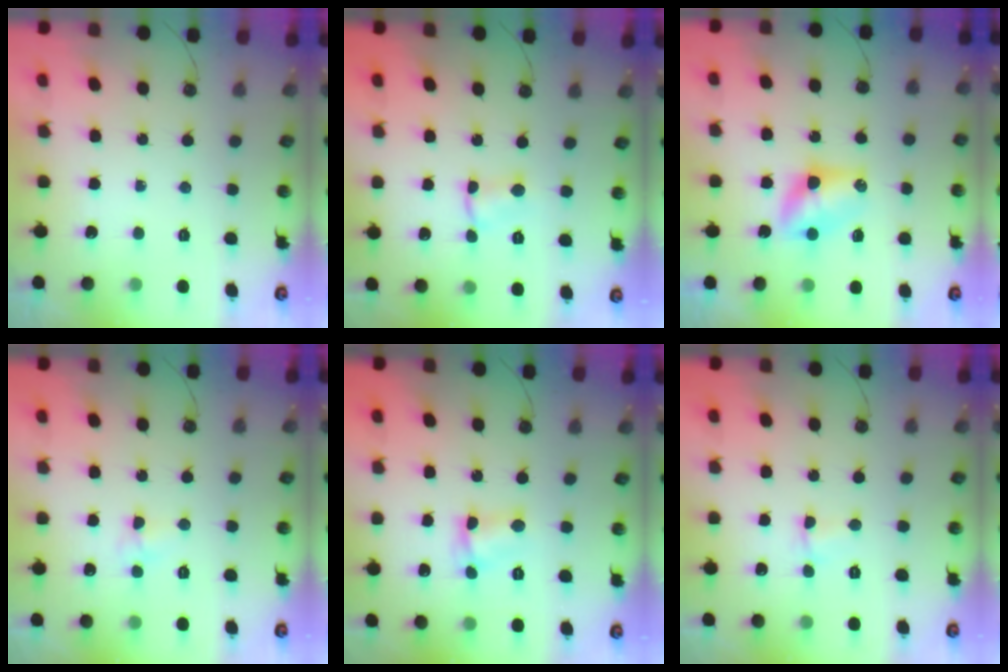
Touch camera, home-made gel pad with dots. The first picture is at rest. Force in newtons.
{"total": 2.9, "press": 2.7, "slide": 1.0}
{"total": 6.9, "press": 6.9, "slide": 0.6}
{"total": 4.7, "press": 4.7, "slide": 0.7}
{"total": 3.8, "press": 3.8, "slide": 0.3}
{"total": 2.2, "press": 2.1, "slide": 0.5}